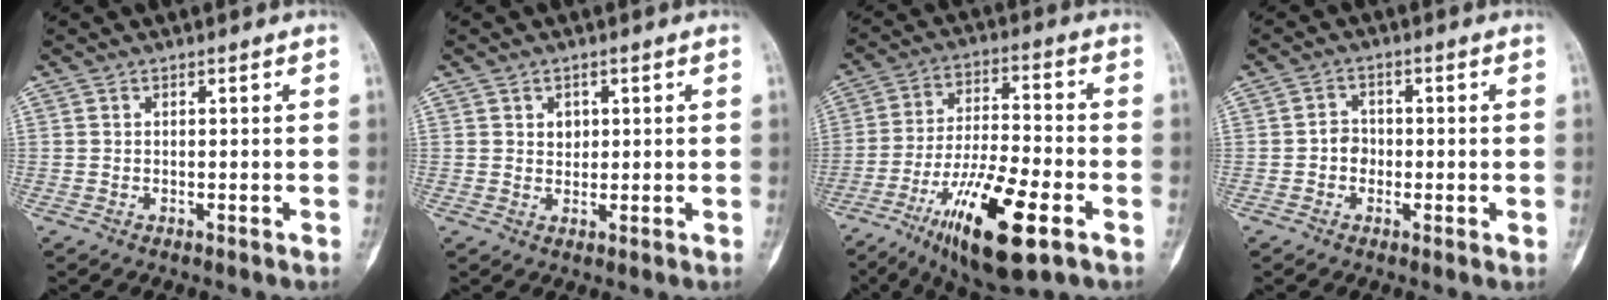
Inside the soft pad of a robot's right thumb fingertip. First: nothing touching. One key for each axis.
{"total": 2.3, "fx": 0.7, "fy": 1.9, "fz": 1.1, "tx": -0.005, "ty": -0.003, "tz": 0.012}
{"total": 18.2, "fx": -8.6, "fy": 5.1, "fz": 15.2, "tx": -0.276, "ty": 0.029, "tz": -0.141}
{"total": 3.1, "fx": -0.5, "fy": 2.7, "fz": 1.5, "tx": -0.001, "ty": 0.009, "tz": -0.019}